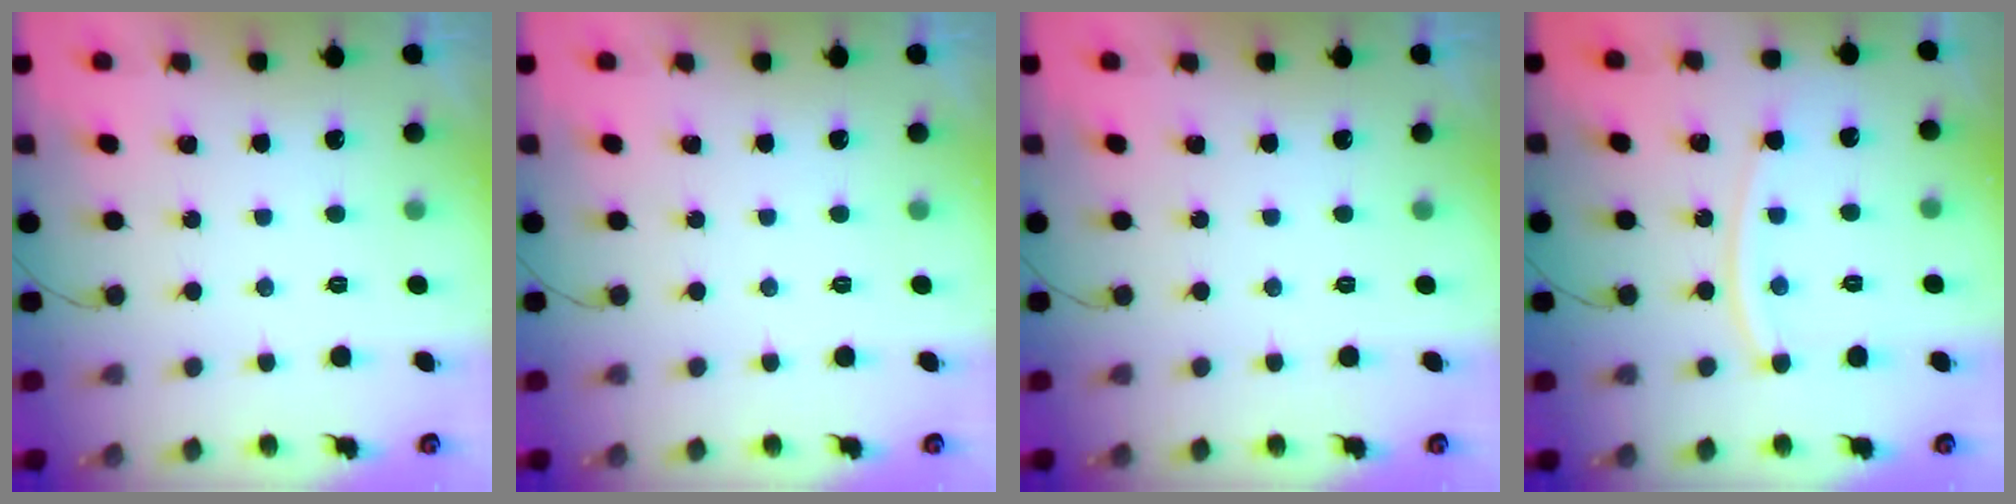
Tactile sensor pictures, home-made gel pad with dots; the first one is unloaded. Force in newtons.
{"total": 0.0}
{"total": 0.0}
{"total": 10.7, "press": 10.7, "slide": 1.1}